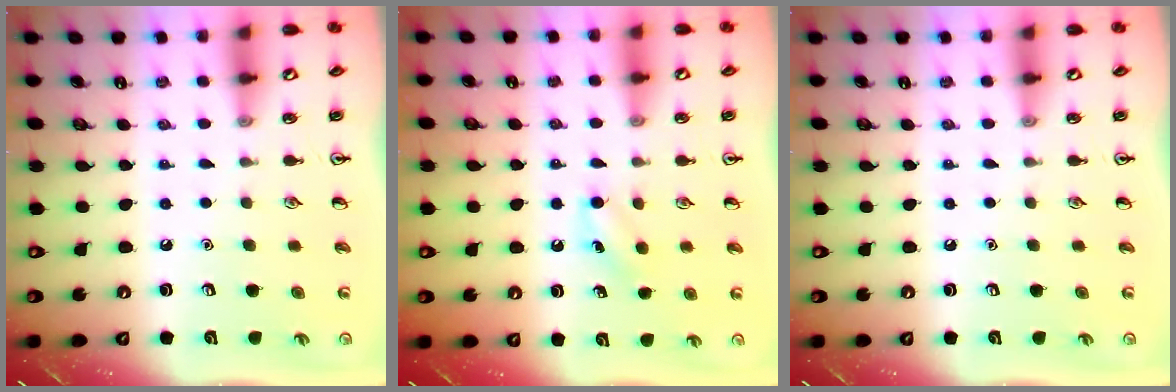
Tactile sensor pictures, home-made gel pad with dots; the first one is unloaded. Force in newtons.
{"total": 5.0, "press": 4.7, "slide": 1.7}
{"total": 0.0}